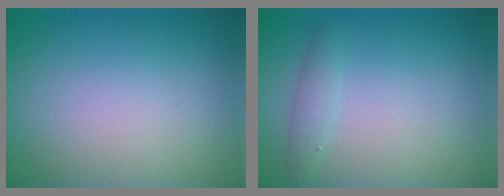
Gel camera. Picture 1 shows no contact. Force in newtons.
{"total": 1.3, "press": 1.3, "slide": 0.1}